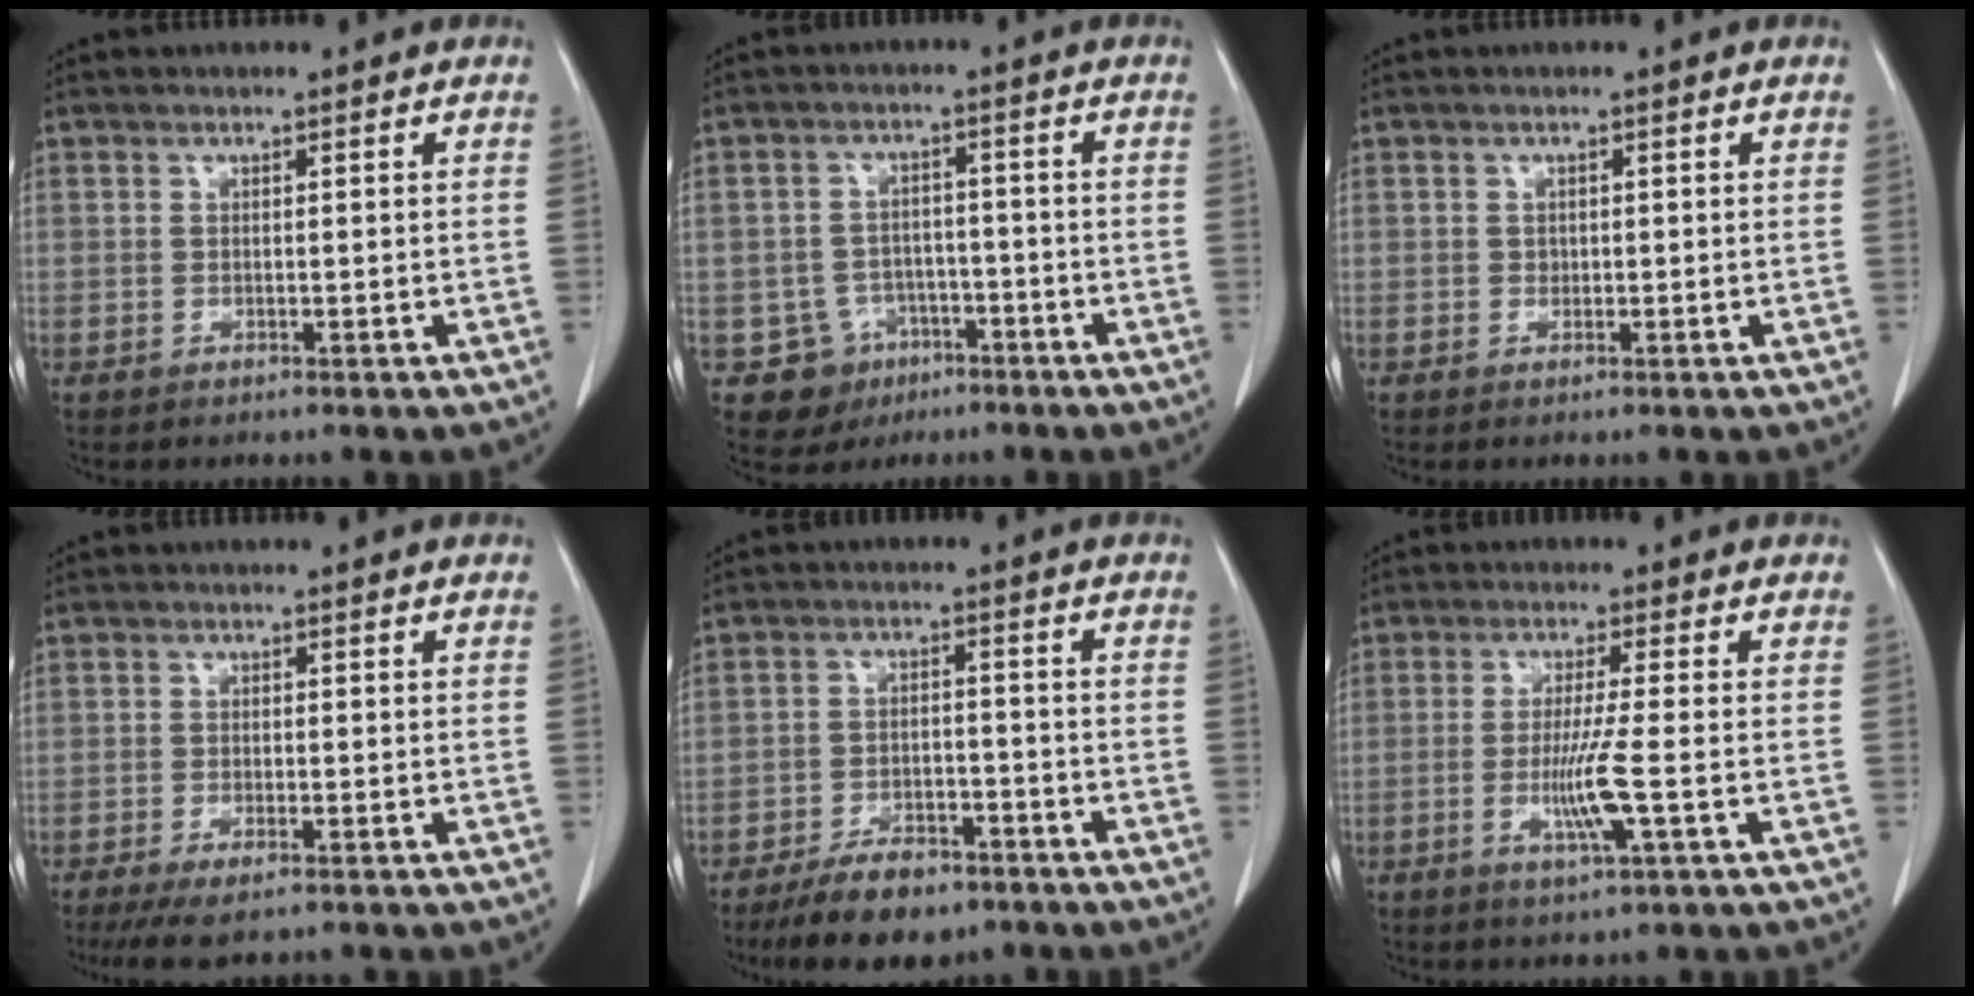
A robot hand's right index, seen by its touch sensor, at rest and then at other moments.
{"total": 6.6, "force": [-2.9, 6.0, 0.4], "torque": [0.001, 0.014, -0.033]}
{"total": 0.6, "force": [0.0, 0.5, 0.2], "torque": [0.001, 0.002, -0.001]}
{"total": 5.1, "force": [-3.6, 1.2, 3.3], "torque": [-0.050, -0.011, -0.055]}
{"total": 8.5, "force": [-6.4, 3.4, 4.4], "torque": [-0.078, -0.005, -0.107]}
{"total": 6.5, "force": [-1.6, -0.7, 6.2], "torque": [-0.120, -0.017, -0.032]}